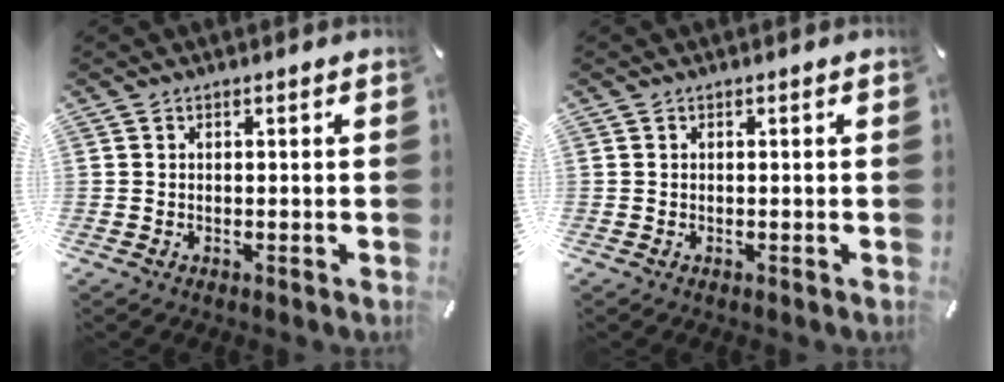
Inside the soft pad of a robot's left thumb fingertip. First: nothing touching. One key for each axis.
{"total": 0.0}